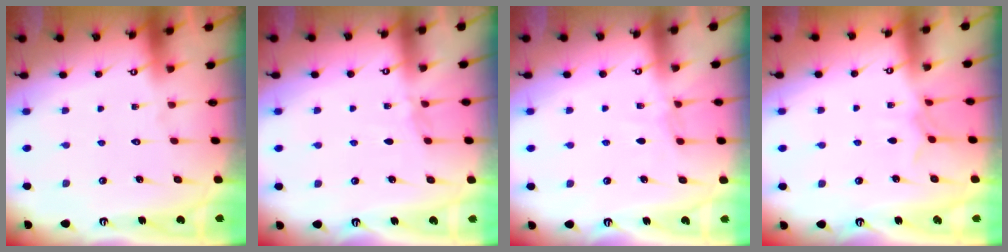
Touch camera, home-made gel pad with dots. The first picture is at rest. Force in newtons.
{"total": 3.0, "press": 2.9, "slide": 0.5}
{"total": 4.2, "press": 4.2, "slide": 0.5}
{"total": 3.6, "press": 3.5, "slide": 0.5}